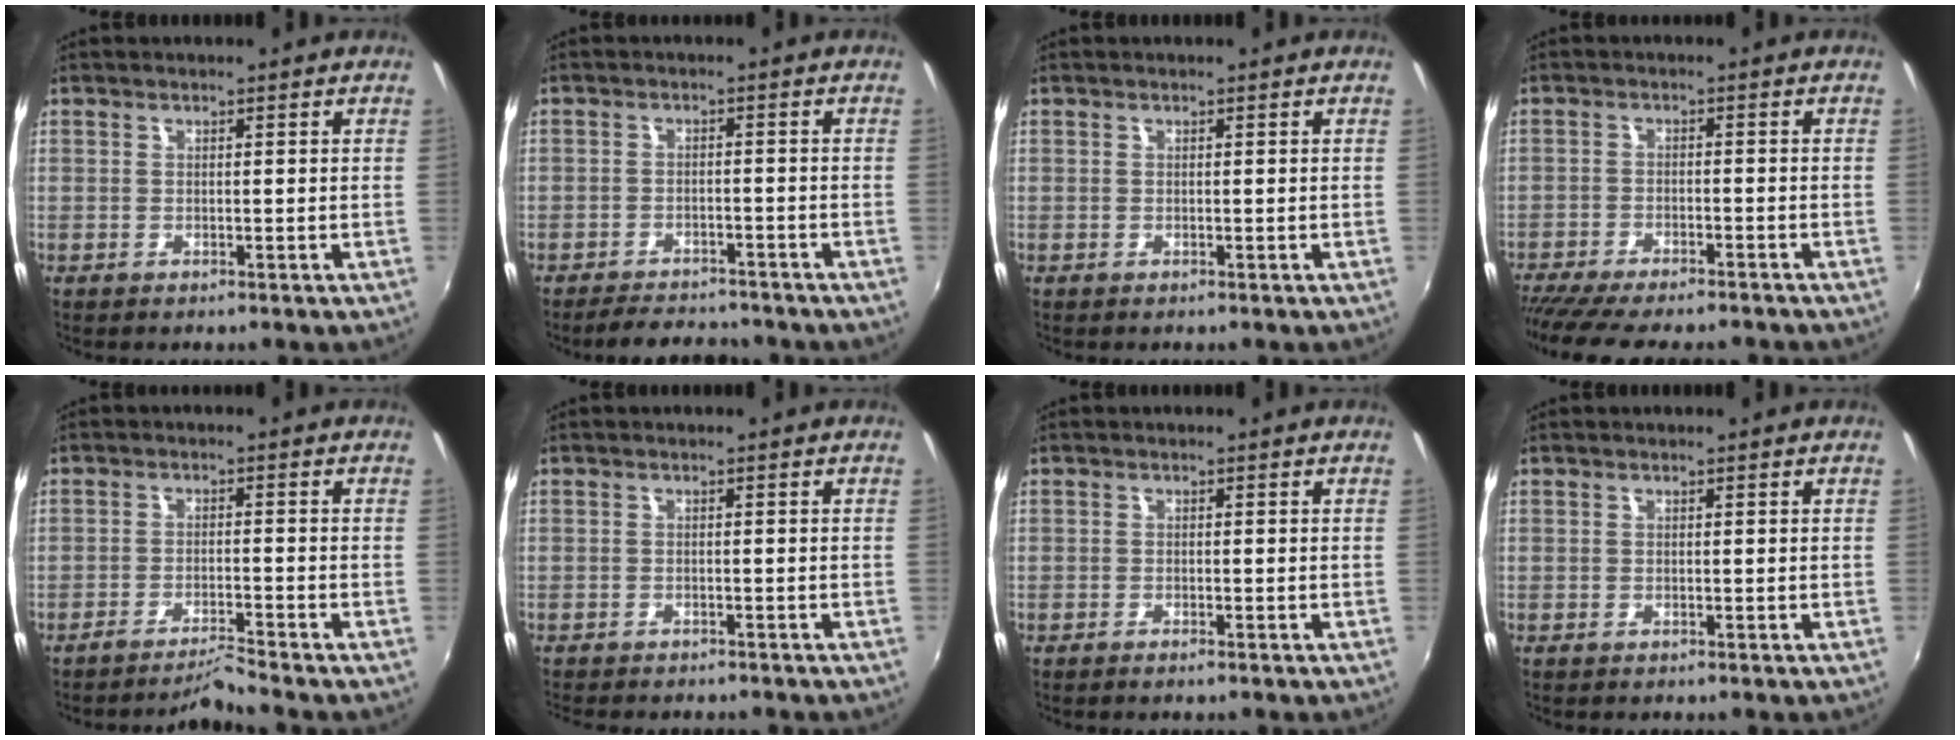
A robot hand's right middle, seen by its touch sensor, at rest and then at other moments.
{"total": 7.3, "force": [-6.6, 2.2, 2.1], "torque": [-0.061, 0.005, -0.096]}
{"total": 0.0}
{"total": 13.7, "force": [-11.9, 2.4, 6.4], "torque": [-0.135, -0.034, -0.182]}
{"total": 3.8, "force": [-3.5, -1.5, 0.4], "torque": [-0.024, 0.005, -0.065]}
{"total": 4.7, "force": [-4.4, 0.9, 1.6], "torque": [-0.041, -0.016, -0.066]}
{"total": 1.1, "force": [-0.9, 0.1, 0.5], "torque": [-0.014, -0.002, -0.020]}
{"total": 0.0}